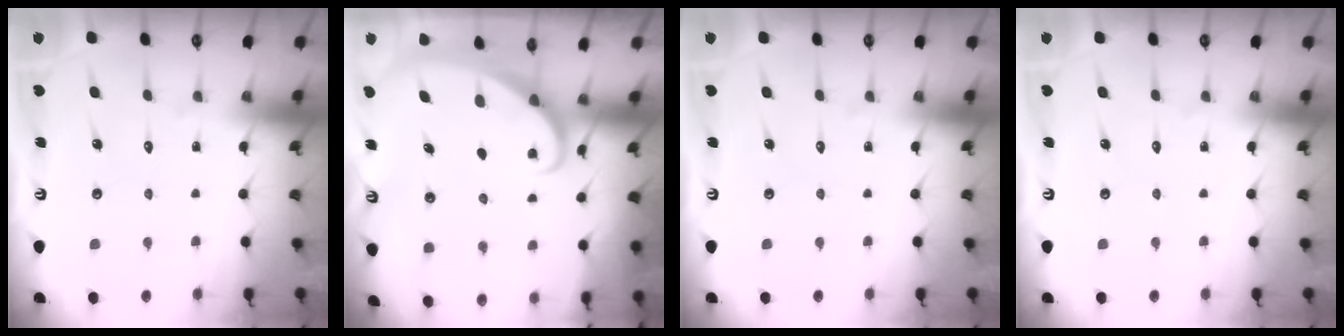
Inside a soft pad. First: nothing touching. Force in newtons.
{"total": 1.7, "press": 1.6, "slide": 0.2}
{"total": 0.0}
{"total": 0.0}